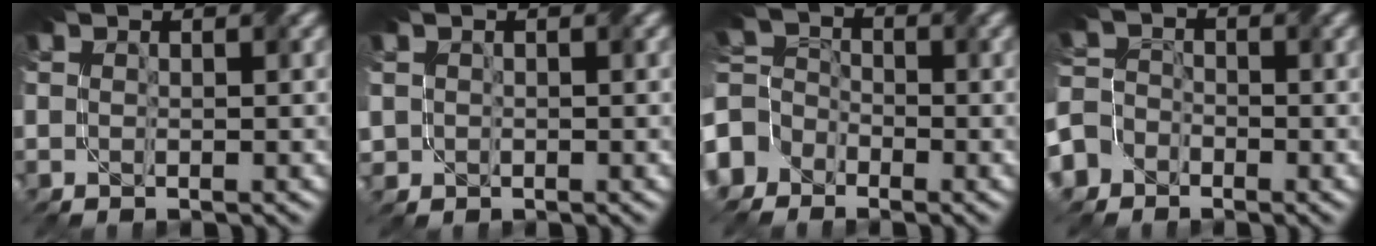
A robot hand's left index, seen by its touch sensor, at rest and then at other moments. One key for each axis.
{"total": 1.2, "fx": 0.3, "fy": 1.2, "fz": -0.1, "tx": 0.002, "ty": -0.005, "tz": 0.006}
{"total": 4.7, "fx": -2.8, "fy": 3.6, "fz": 1.1, "tx": -0.014, "ty": 0.014, "tz": -0.064}
{"total": 6.6, "fx": -4.5, "fy": 4.7, "fz": 1.0, "tx": -0.018, "ty": -0.009, "tz": -0.091}